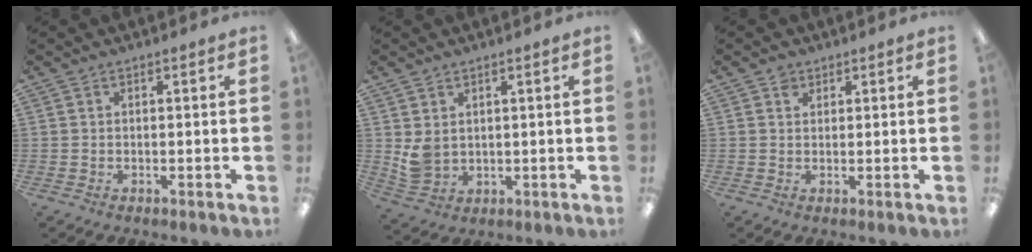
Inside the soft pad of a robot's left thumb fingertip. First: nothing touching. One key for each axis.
{"total": 4.3, "fx": 2.1, "fy": 3.1, "fz": 2.3, "tx": -0.055, "ty": -0.005, "tz": 0.041}
{"total": 1.7, "fx": 1.1, "fy": 1.2, "fz": 0.4, "tx": -0.010, "ty": 0.000, "tz": 0.022}